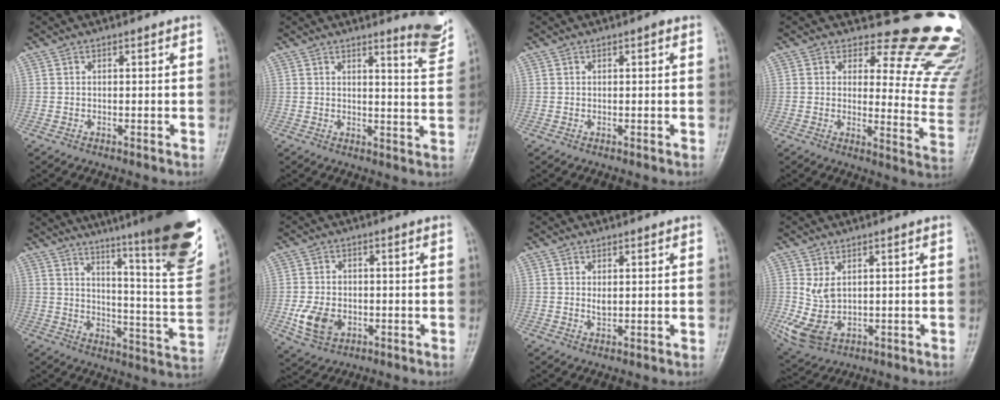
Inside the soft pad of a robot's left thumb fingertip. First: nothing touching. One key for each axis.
{"total": 6.3, "fx": 5.1, "fy": 0.6, "fz": 3.7, "tx": -0.040, "ty": -0.050, "tz": 0.056}
{"total": 0.6, "fx": 0.2, "fy": 0.3, "fz": 0.4, "tx": -0.004, "ty": 0.001, "tz": 0.001}
{"total": 18.2, "fx": 16.3, "fy": 5.9, "fz": 5.5, "tx": -0.006, "ty": -0.167, "tz": 0.169}
{"total": 28.9, "fx": 19.8, "fy": 3.6, "fz": 20.8, "tx": -0.262, "ty": -0.101, "tz": 0.267}
{"total": 7.6, "fx": -1.9, "fy": 5.7, "fz": 4.7, "tx": -0.079, "ty": 0.002, "tz": -0.030}
{"total": 1.5, "fx": 0.7, "fy": 0.9, "fz": 1.1, "tx": -0.016, "ty": -0.007, "tz": 0.014}
{"total": 6.2, "fx": 0.7, "fy": 4.2, "fz": 4.4, "tx": -0.086, "ty": -0.008, "tz": 0.032}